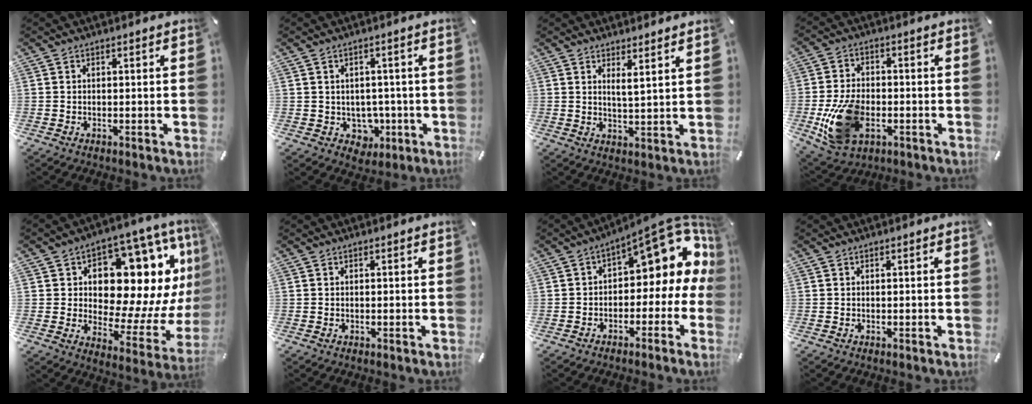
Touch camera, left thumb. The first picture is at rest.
{"total": 5.5, "force": [0.7, 5.3, 1.3], "torque": [-0.004, -0.014, 0.017]}
{"total": 3.4, "force": [2.7, -0.3, 2.1], "torque": [-0.041, -0.017, 0.044]}
{"total": 14.6, "force": [-3.8, 9.8, 10.2], "torque": [-0.214, 0.002, -0.065]}
{"total": 19.2, "force": [7.2, 11.3, 13.7], "torque": [-0.187, -0.064, 0.118]}
{"total": 0.0}
{"total": 12.9, "force": [6.3, 6.3, 9.4], "torque": [-0.115, -0.054, 0.102]}
{"total": 0.0}